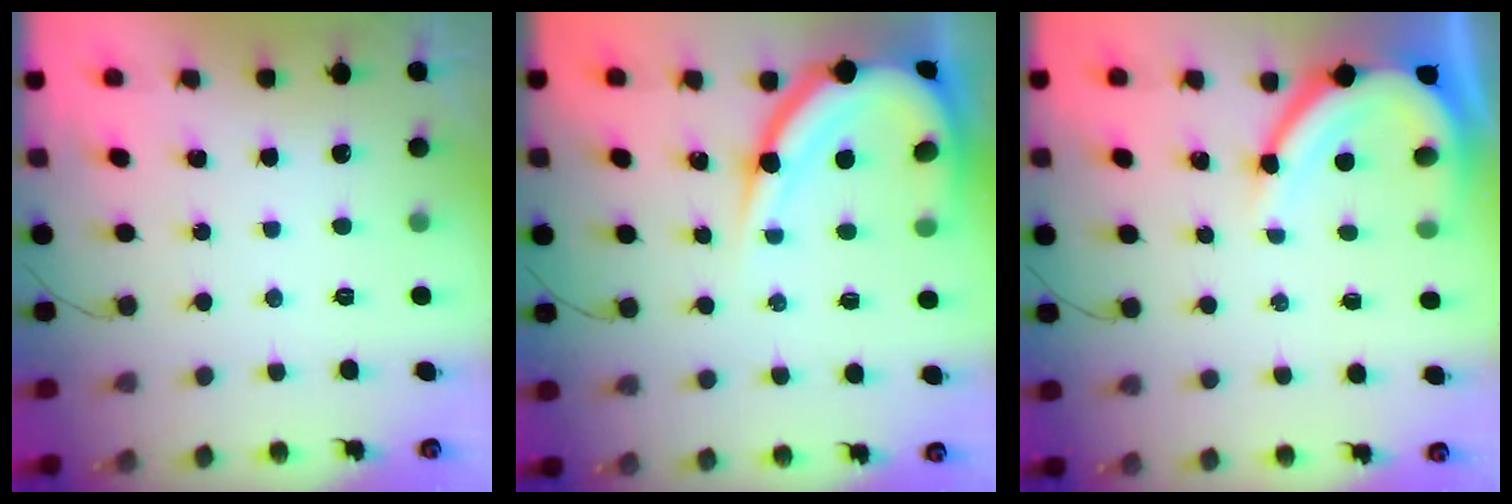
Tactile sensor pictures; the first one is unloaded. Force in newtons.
{"total": 14.2, "press": 14.1, "slide": 1.6}
{"total": 10.9, "press": 10.8, "slide": 1.2}